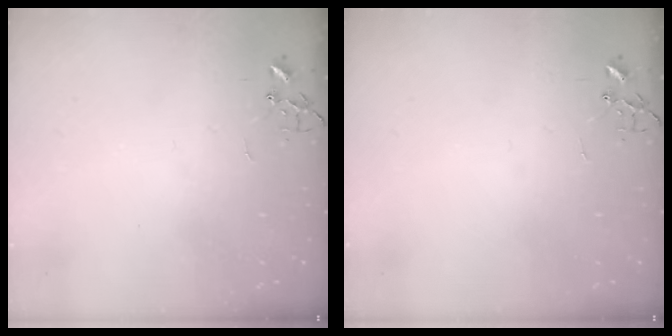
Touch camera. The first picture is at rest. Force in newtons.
{"total": 0.0}